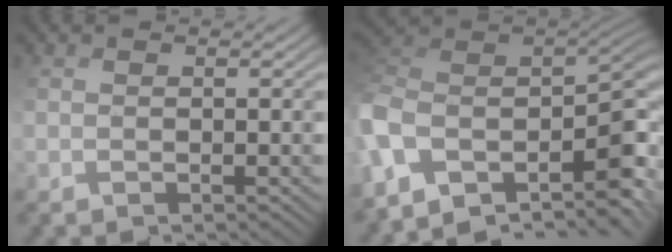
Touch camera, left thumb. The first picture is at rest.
{"total": 10.0, "force": [0.5, 5.2, 8.5], "torque": [-0.196, 0.001, 0.038]}